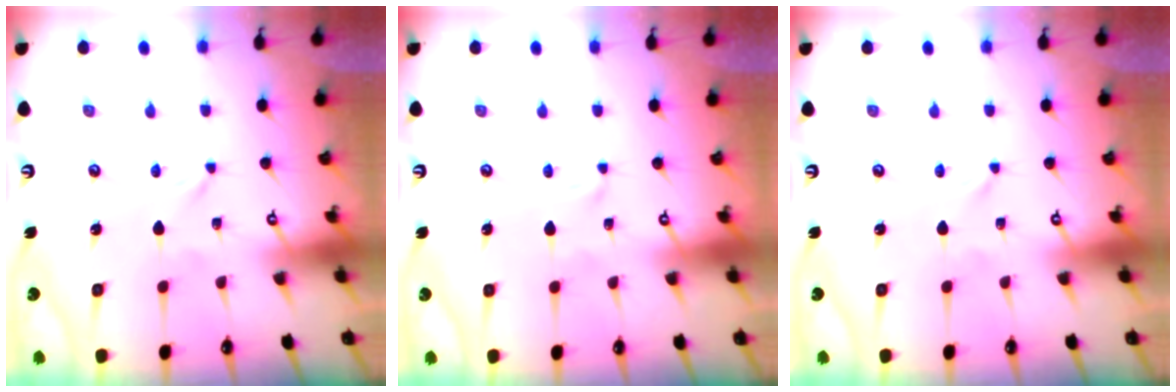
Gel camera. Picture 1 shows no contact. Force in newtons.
{"total": 1.6, "press": 1.6, "slide": 0.2}
{"total": 0.0}